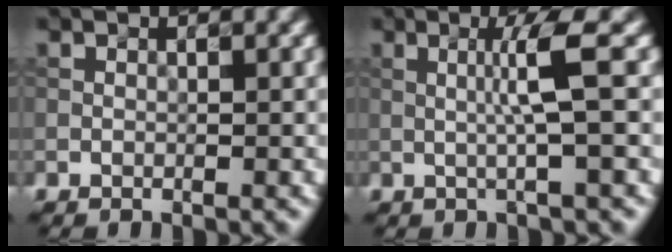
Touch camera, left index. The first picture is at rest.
{"total": 3.2, "force": [0.3, -0.1, 3.2], "torque": [-0.064, 0.001, 0.005]}